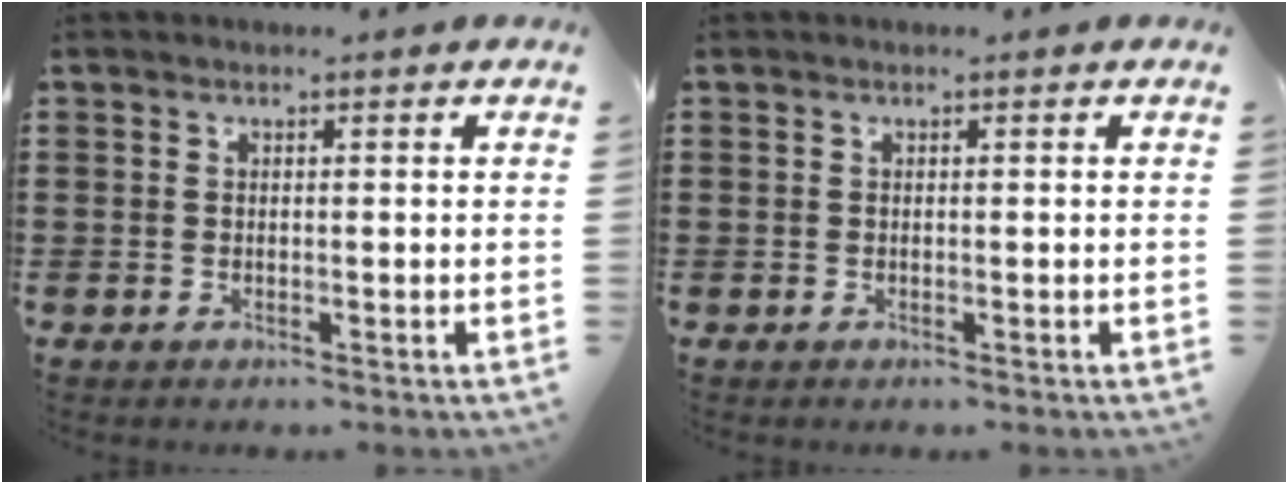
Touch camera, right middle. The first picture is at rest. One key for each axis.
{"total": 0.0}